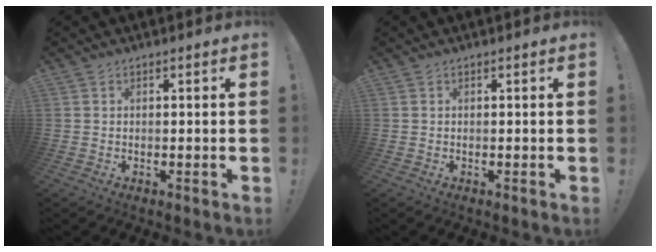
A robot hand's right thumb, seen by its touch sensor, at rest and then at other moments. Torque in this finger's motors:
{"motor_torque": [-0.03, -0.15, -0.11, 0.07, -0.02]}